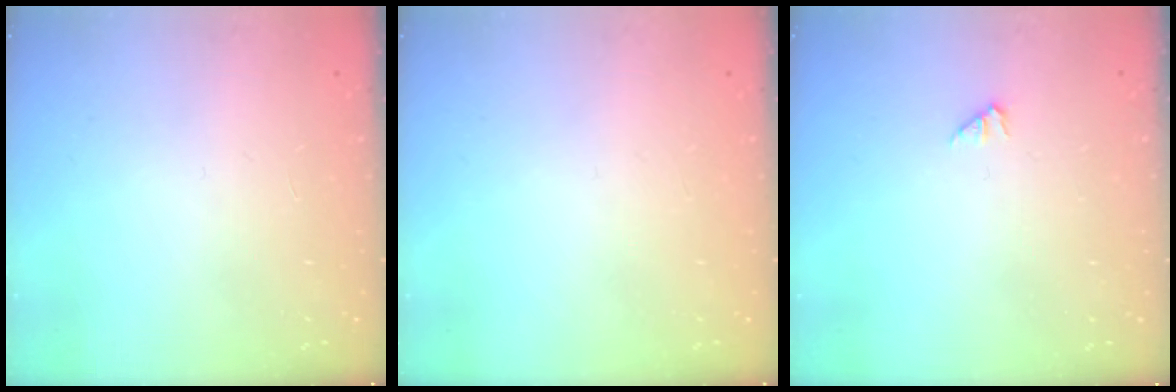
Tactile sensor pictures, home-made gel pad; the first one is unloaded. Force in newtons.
{"total": 0.0}
{"total": 0.0}